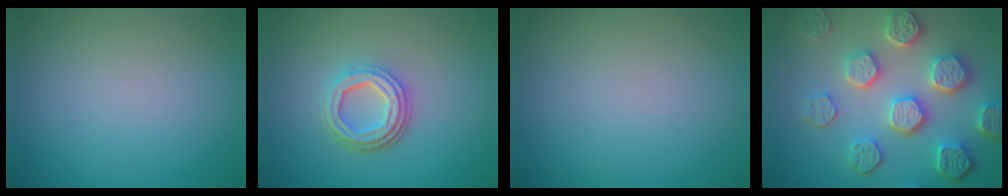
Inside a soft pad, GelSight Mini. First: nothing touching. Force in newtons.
{"total": 4.6, "press": 3.3, "slide": 3.1}
{"total": 0.0}
{"total": 7.4, "press": 5.8, "slide": 4.6}